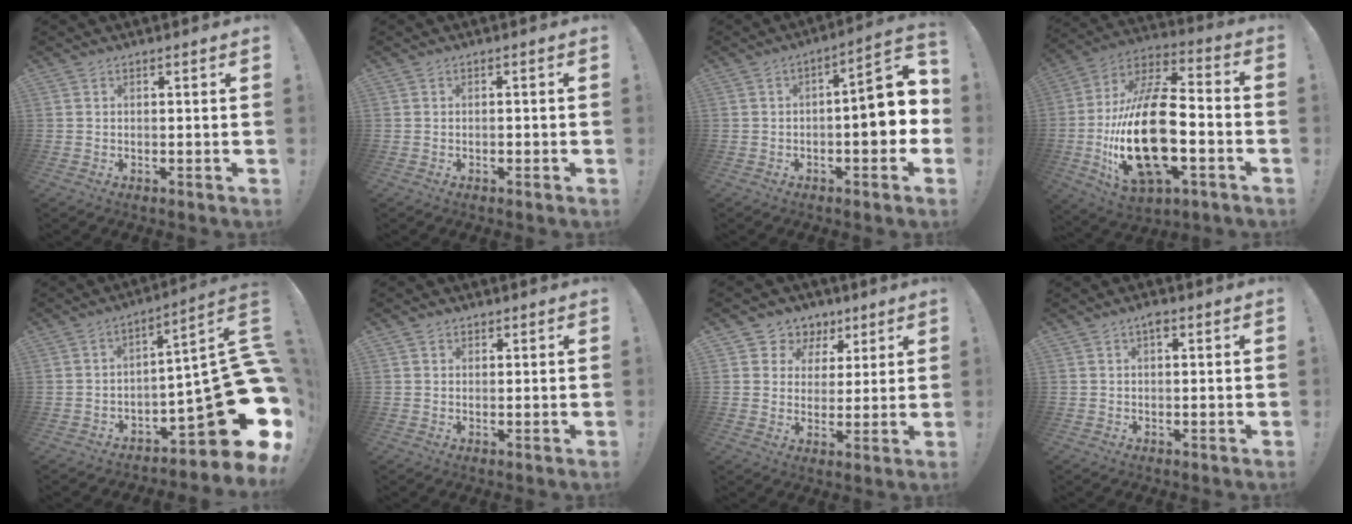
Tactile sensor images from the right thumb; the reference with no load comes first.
{"total": 0.7, "force": [-0.6, 0.4, 0.3], "torque": [-0.003, 0.001, -0.010]}
{"total": 11.1, "force": [-1.2, 3.7, 10.4], "torque": [-0.138, 0.003, -0.023]}
{"total": 27.3, "force": [-4.7, 13.0, 23.6], "torque": [-0.471, 0.020, -0.076]}
{"total": 20.5, "force": [-5.3, 6.7, 18.6], "torque": [-0.237, 0.001, -0.073]}
{"total": 1.4, "force": [0.8, 1.1, 0.3], "torque": [0.003, -0.003, 0.013]}
{"total": 6.9, "force": [2.9, 6.2, 1.0], "torque": [-0.021, -0.020, 0.060]}
{"total": 1.7, "force": [0.8, 0.8, 1.3], "torque": [-0.020, 0.002, 0.011]}